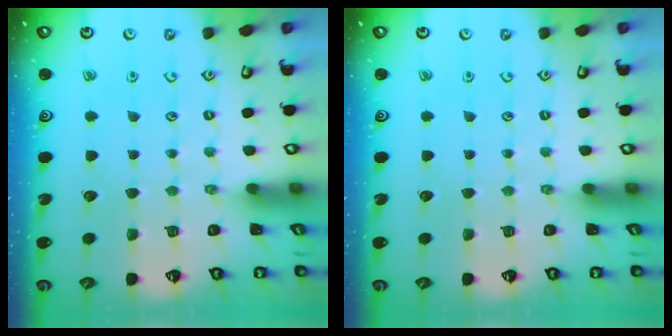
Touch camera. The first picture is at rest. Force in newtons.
{"total": 0.0}